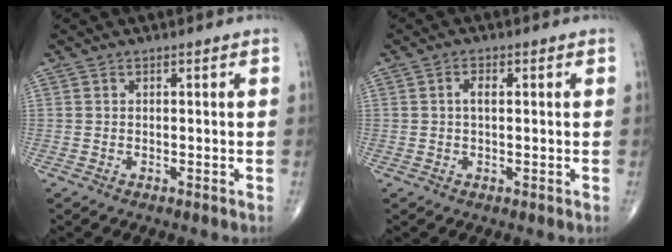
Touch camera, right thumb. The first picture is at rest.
{"total": 2.4, "force": [0.5, 1.2, 2.0], "torque": [-0.037, 0.005, 0.007]}